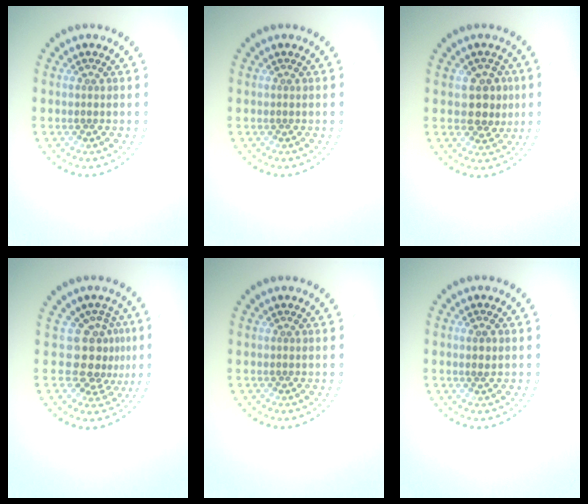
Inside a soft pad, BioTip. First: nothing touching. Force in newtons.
{"total": 0.0}
{"total": 3.1, "press": 3.0, "slide": 0.9}
{"total": 3.7, "press": 2.7, "slide": 2.4}
{"total": 0.0}
{"total": 0.6, "press": 0.6, "slide": 0.3}